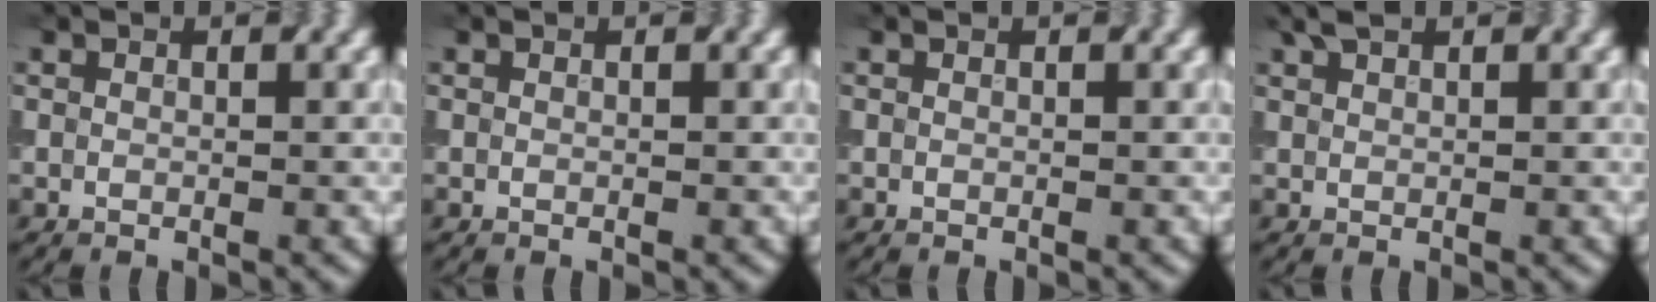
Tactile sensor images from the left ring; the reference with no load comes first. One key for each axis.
{"total": 0.0}
{"total": 0.0}
{"total": 2.0, "fx": 1.4, "fy": 0.9, "fz": 1.1, "tx": -0.027, "ty": 0.013, "tz": 0.030}